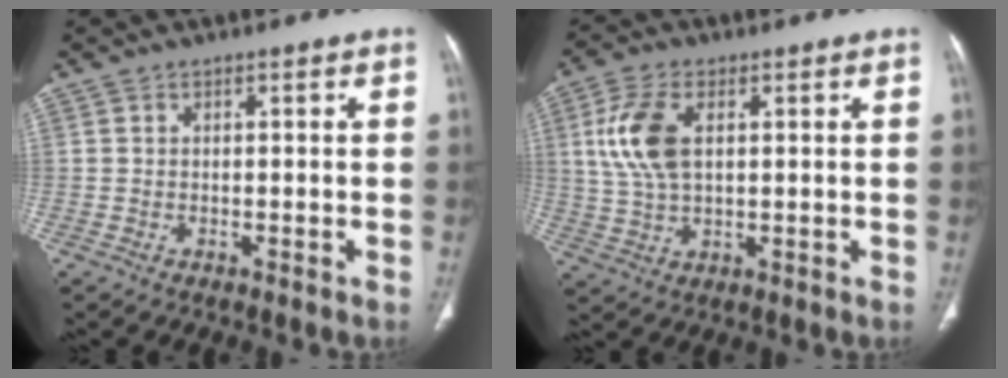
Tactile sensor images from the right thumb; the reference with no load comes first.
{"total": 9.7, "force": [2.3, 5.2, 7.8], "torque": [-0.172, 0.001, 0.048]}